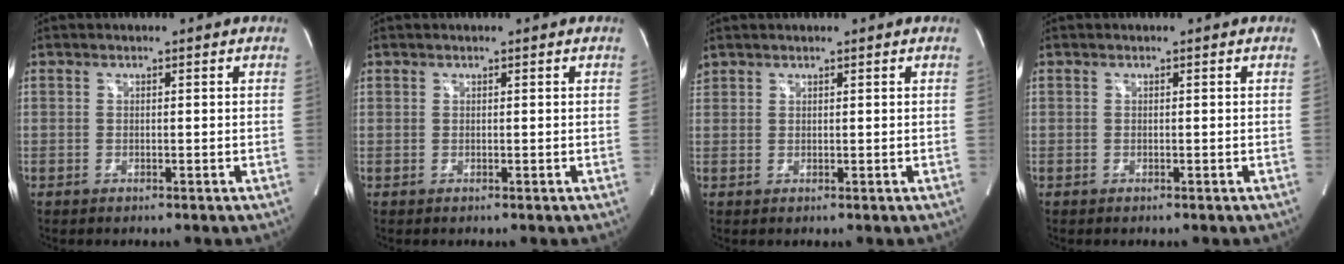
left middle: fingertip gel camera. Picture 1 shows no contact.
{"total": 0.0}
{"total": 1.5, "force": [1.4, 0.4, 0.2], "torque": [-0.011, 0.018, 0.030]}
{"total": 0.0}